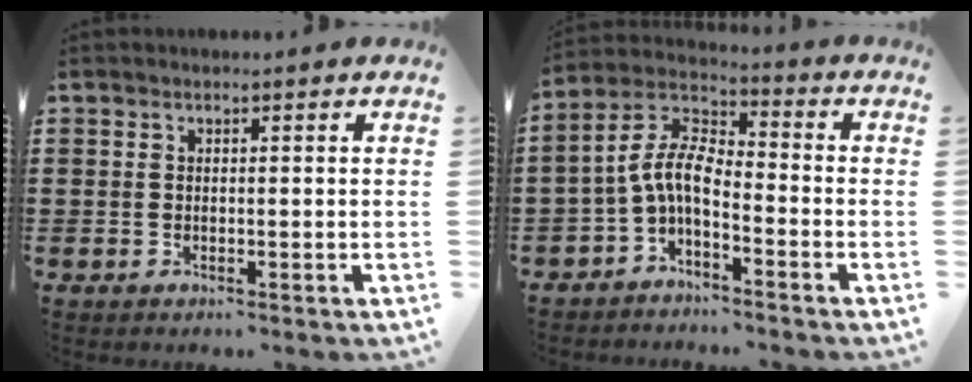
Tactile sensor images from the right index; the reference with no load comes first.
{"total": 6.5, "force": [-2.2, 2.5, 5.5], "torque": [-0.141, -0.019, -0.053]}